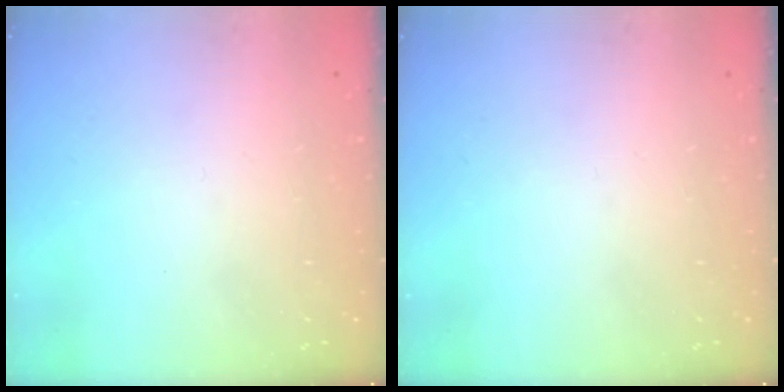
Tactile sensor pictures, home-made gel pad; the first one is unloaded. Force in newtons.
{"total": 0.0}